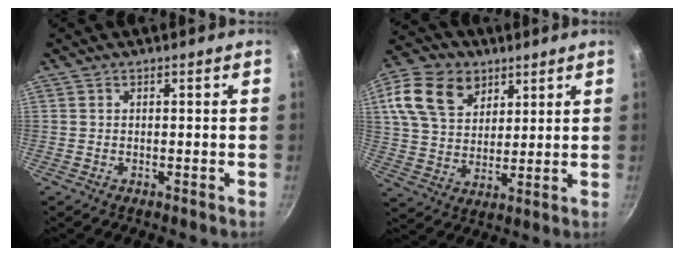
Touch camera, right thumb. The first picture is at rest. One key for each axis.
{"total": 16.2, "fx": 7.4, "fy": 11.4, "fz": 8.8, "tx": -0.145, "ty": -0.011, "tz": 0.133}